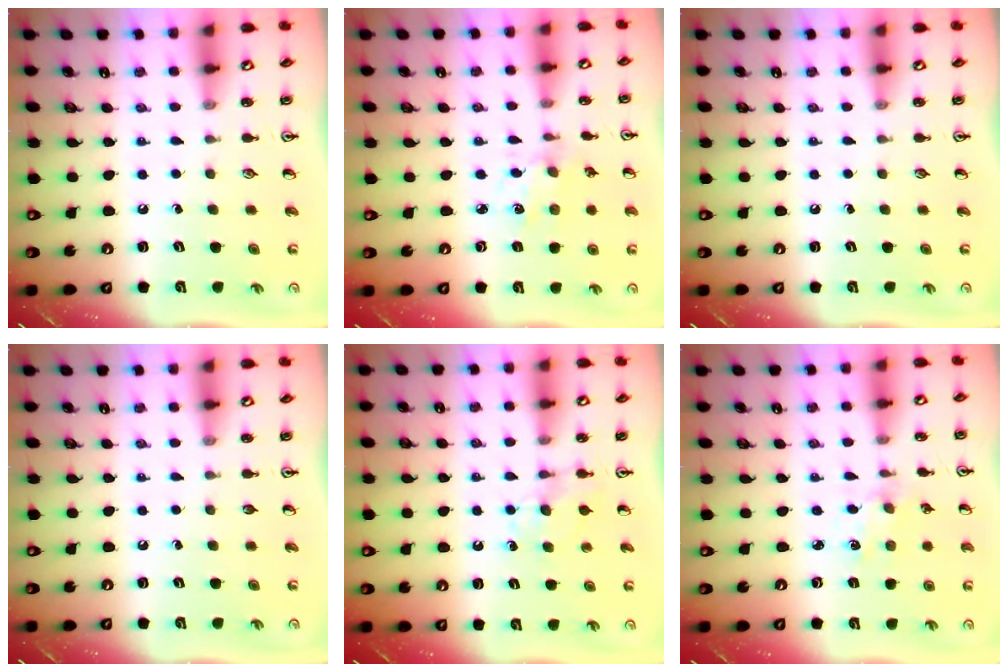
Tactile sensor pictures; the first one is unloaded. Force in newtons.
{"total": 1.5, "press": 1.4, "slide": 0.4}
{"total": 0.0}
{"total": 0.0}
{"total": 4.5, "press": 4.4, "slide": 0.6}
{"total": 1.0, "press": 1.0, "slide": 0.2}